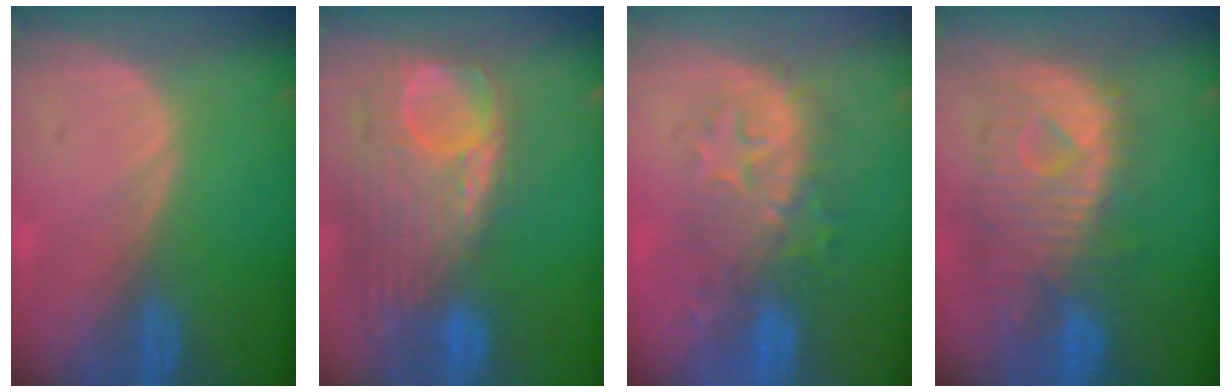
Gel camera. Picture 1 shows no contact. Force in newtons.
{"total": 12.5, "press": 10.6, "slide": 6.6}
{"total": 8.4, "press": 8.3, "slide": 1.4}
{"total": 10.7, "press": 9.6, "slide": 4.7}